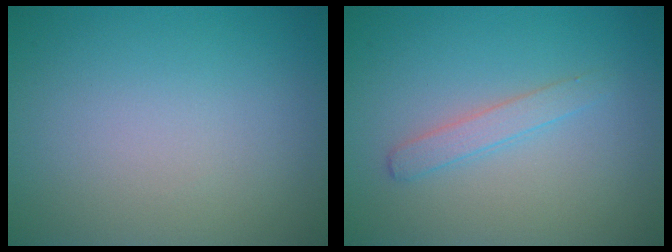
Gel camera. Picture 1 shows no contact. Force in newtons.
{"total": 1.6, "press": 1.6, "slide": 0.0}